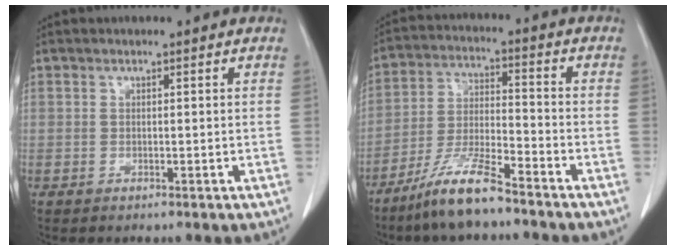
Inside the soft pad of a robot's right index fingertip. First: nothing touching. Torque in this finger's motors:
{"motor_torque": [0.80, -0.78, 0.41, 0.16]}